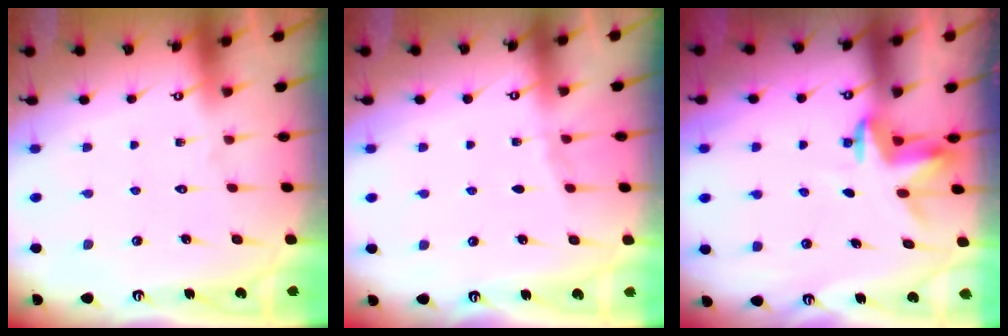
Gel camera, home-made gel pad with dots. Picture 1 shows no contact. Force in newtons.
{"total": 4.1, "press": 3.4, "slide": 2.4}
{"total": 3.4, "press": 3.4, "slide": 0.3}